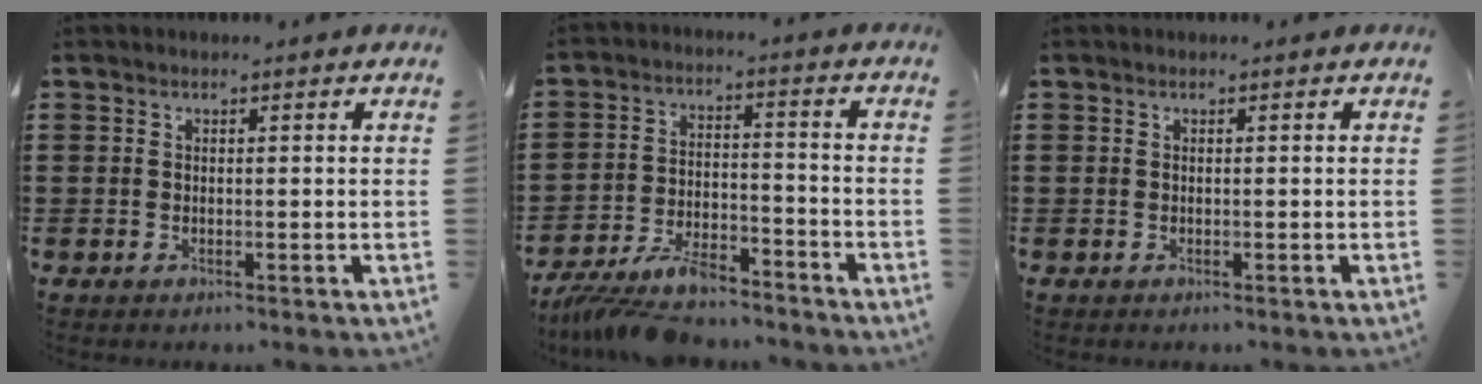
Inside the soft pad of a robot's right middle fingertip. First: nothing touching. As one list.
[{"total": 7.7, "force": [-7.0, 1.7, 2.9], "torque": [-0.066, 0.006, -0.136]}, {"total": 0.0}]